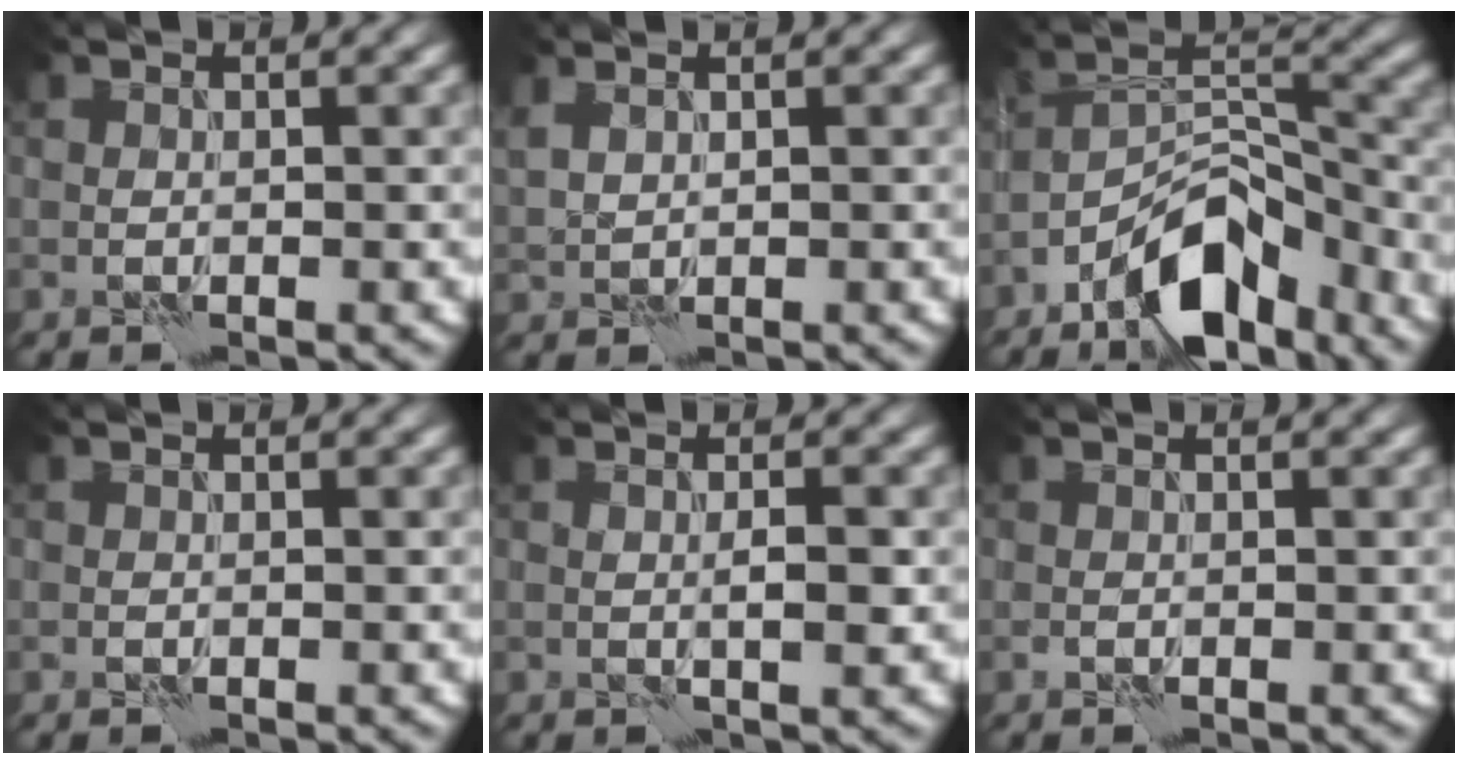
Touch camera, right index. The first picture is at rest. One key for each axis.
{"total": 1.1, "fx": 1.0, "fy": 0.4, "fz": 0.4, "tx": -0.014, "ty": 0.002, "tz": 0.026}
{"total": 10.0, "fx": -6.7, "fy": 4.1, "fz": 6.1, "tx": -0.093, "ty": 0.007, "tz": -0.126}
{"total": 0.0}
{"total": 1.4, "fx": -0.1, "fy": 0.1, "fz": 1.4, "tx": -0.025, "ty": 0.003, "tz": -0.002}
{"total": 0.6, "fx": -0.4, "fy": 0.2, "fz": 0.5, "tx": -0.012, "ty": 0.002, "tz": -0.009}